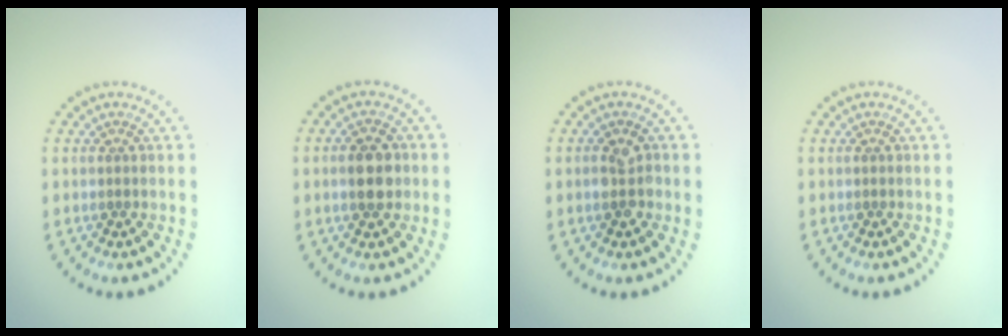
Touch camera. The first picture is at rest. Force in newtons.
{"total": 3.3, "press": 3.3, "slide": 0.1}
{"total": 2.0, "press": 1.9, "slide": 0.4}
{"total": 0.0}